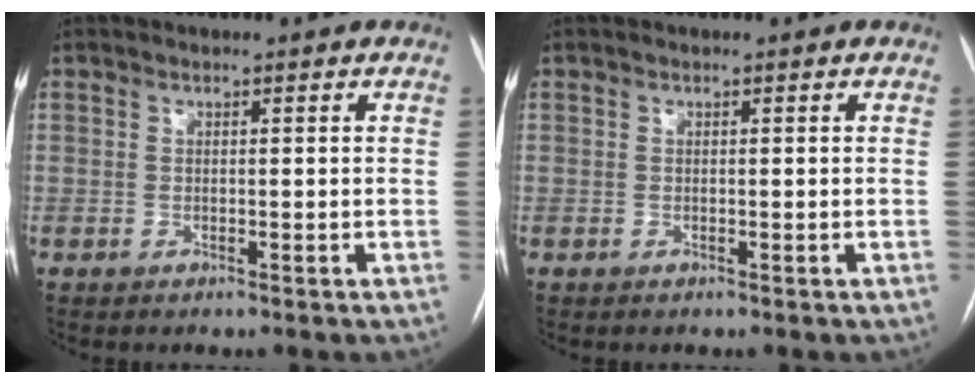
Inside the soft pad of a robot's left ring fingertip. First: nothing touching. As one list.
[{"total": 0.0}]